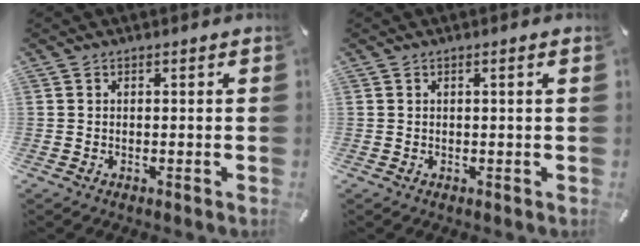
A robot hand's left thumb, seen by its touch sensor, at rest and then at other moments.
{"total": 1.0, "force": [0.3, 0.0, 1.0], "torque": [-0.016, -0.001, 0.004]}